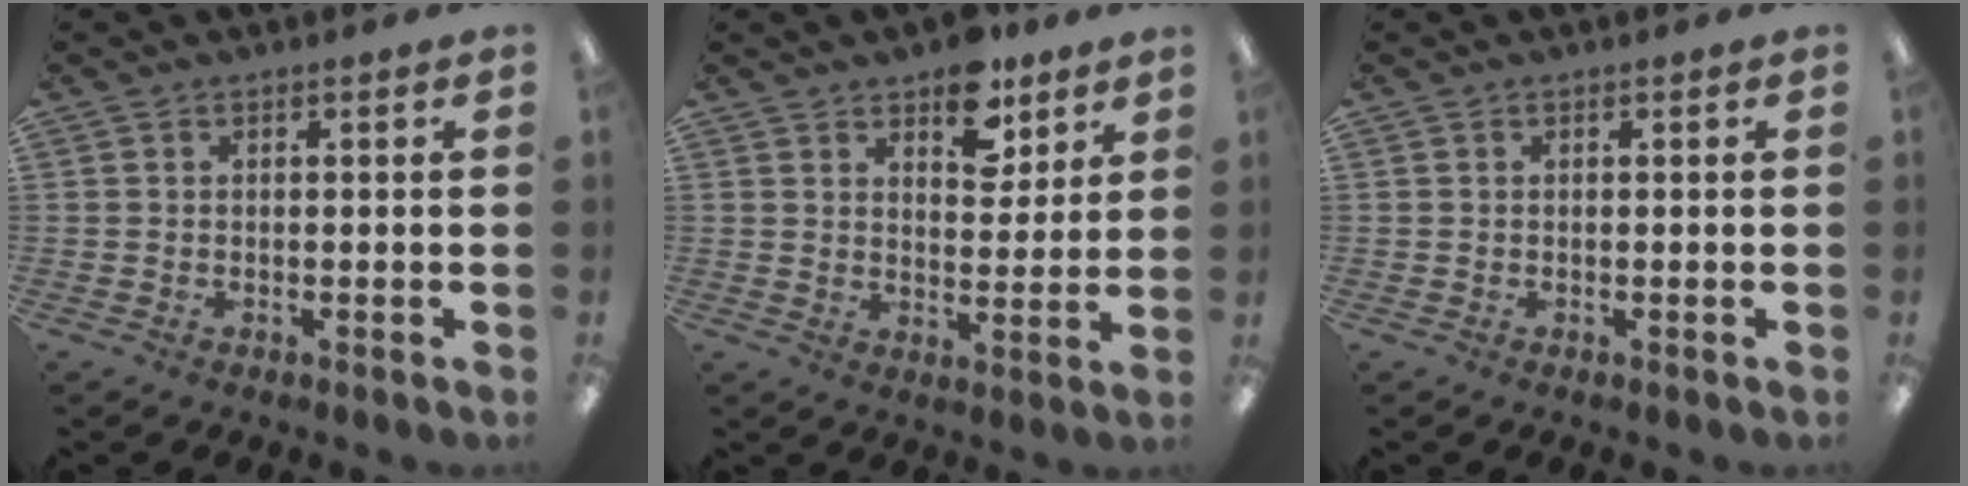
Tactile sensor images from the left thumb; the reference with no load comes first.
{"total": 9.5, "force": [6.8, 5.1, 4.2], "torque": [-0.041, -0.036, 0.116]}
{"total": 0.0}